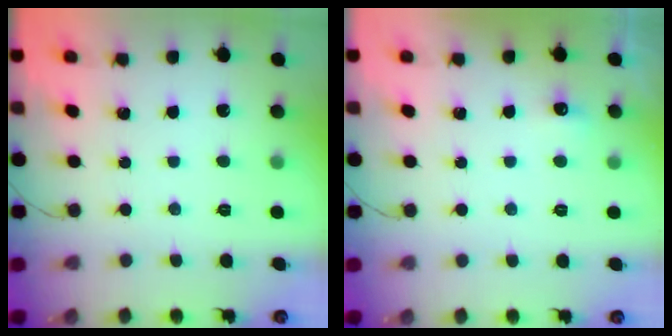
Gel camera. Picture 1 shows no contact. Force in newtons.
{"total": 4.5, "press": 4.3, "slide": 1.2}